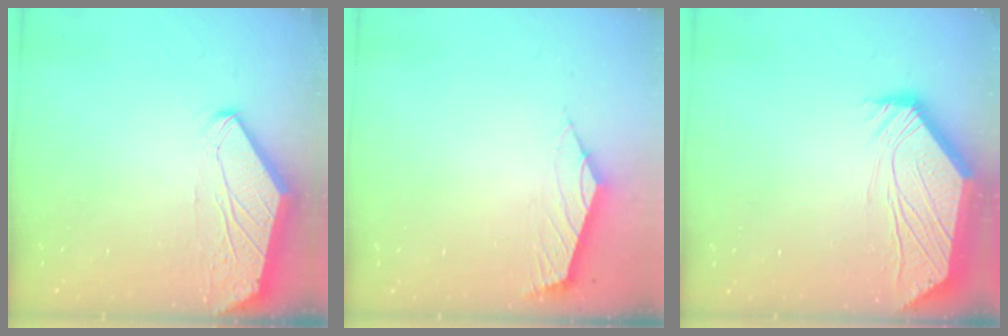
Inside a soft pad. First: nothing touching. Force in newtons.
{"total": 2.5, "press": 2.5, "slide": 0.6}
{"total": 3.4, "press": 3.4, "slide": 0.5}